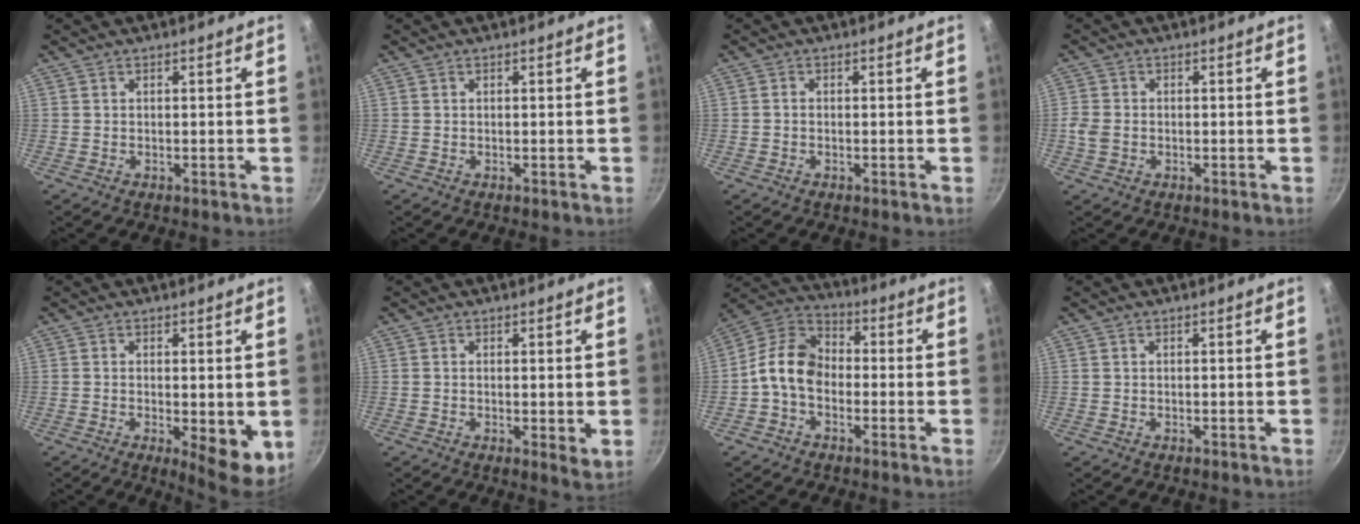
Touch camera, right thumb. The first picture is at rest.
{"total": 0.0}
{"total": 0.6, "force": [-0.1, 0.5, 0.3], "torque": [-0.003, 0.004, -0.003]}
{"total": 3.2, "force": [-0.5, 2.6, 1.8], "torque": [-0.034, 0.006, -0.012]}
{"total": 8.3, "force": [-1.3, 2.7, 7.7], "torque": [-0.093, -0.013, -0.009]}
{"total": 3.1, "force": [0.1, 1.0, 2.9], "torque": [-0.043, -0.012, 0.002]}
{"total": 10.1, "force": [-2.0, 7.3, 6.7], "torque": [-0.101, 0.039, -0.062]}
{"total": 0.0}